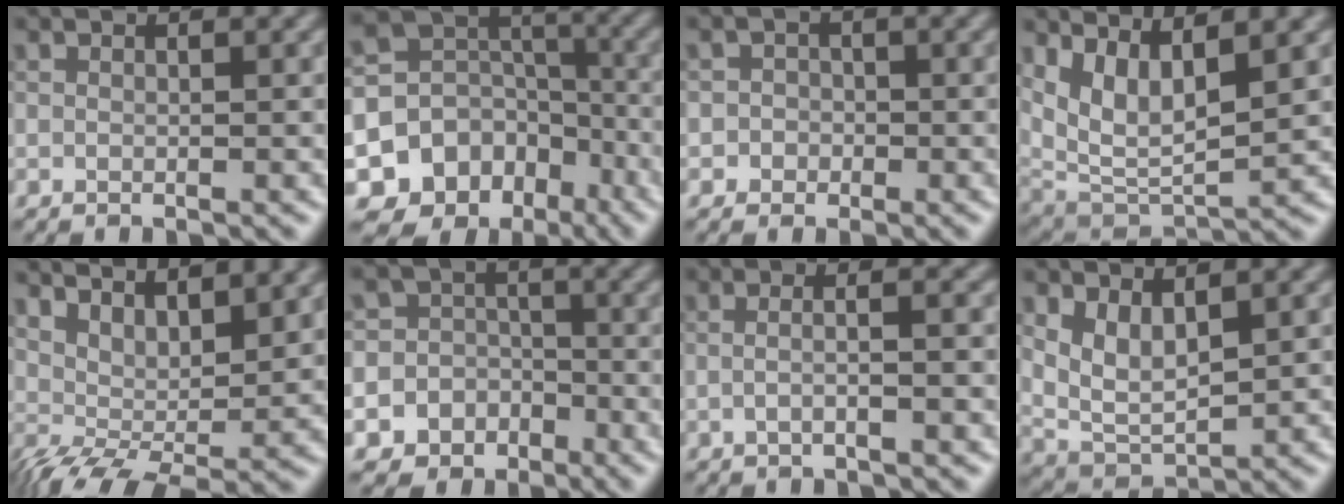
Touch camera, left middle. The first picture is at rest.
{"total": 12.8, "force": [-6.6, 10.3, 3.7], "torque": [-0.092, -0.012, -0.101]}
{"total": 2.0, "force": [-0.5, 1.9, 0.2], "torque": [0.023, 0.006, -0.025]}
{"total": 6.7, "force": [2.7, 2.7, 5.5], "torque": [-0.119, -0.010, 0.058]}
{"total": 6.3, "force": [3.0, 2.3, 5.1], "torque": [-0.084, -0.001, 0.056]}
{"total": 9.8, "force": [-4.8, 8.5, 0.9], "torque": [-0.025, -0.013, -0.088]}
{"total": 3.3, "force": [-0.2, 1.3, 3.0], "torque": [-0.021, 0.000, -0.026]}
{"total": 4.3, "force": [1.0, 2.3, 3.4], "torque": [-0.074, -0.008, 0.027]}